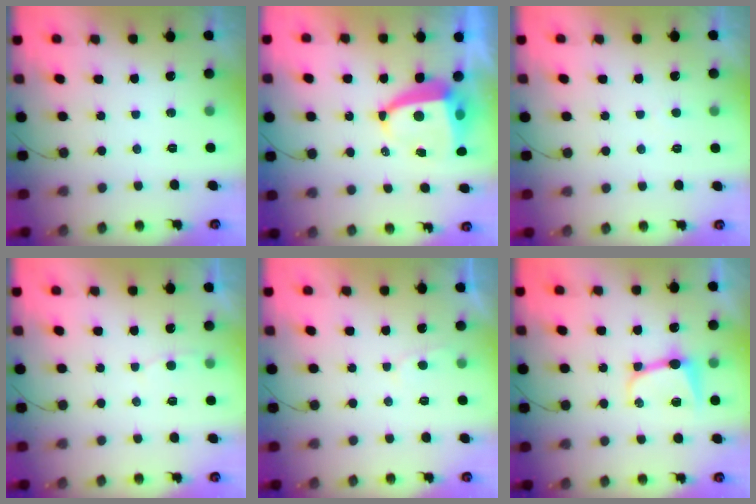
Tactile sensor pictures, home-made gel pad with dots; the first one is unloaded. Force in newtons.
{"total": 7.3, "press": 7.3, "slide": 1.0}
{"total": 1.5, "press": 1.5, "slide": 0.2}
{"total": 2.5, "press": 2.5, "slide": 0.3}
{"total": 2.0, "press": 2.0, "slide": 0.3}
{"total": 7.9, "press": 7.9, "slide": 0.7}